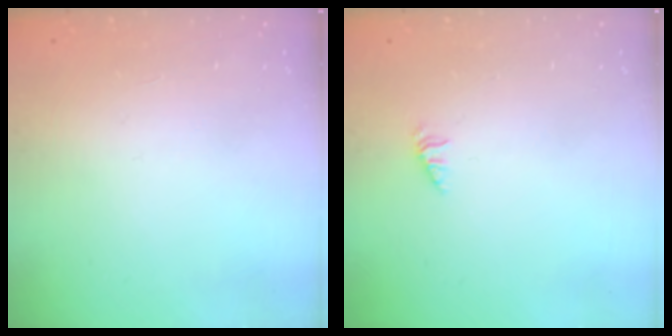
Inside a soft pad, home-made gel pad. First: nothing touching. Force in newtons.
{"total": 0.0}